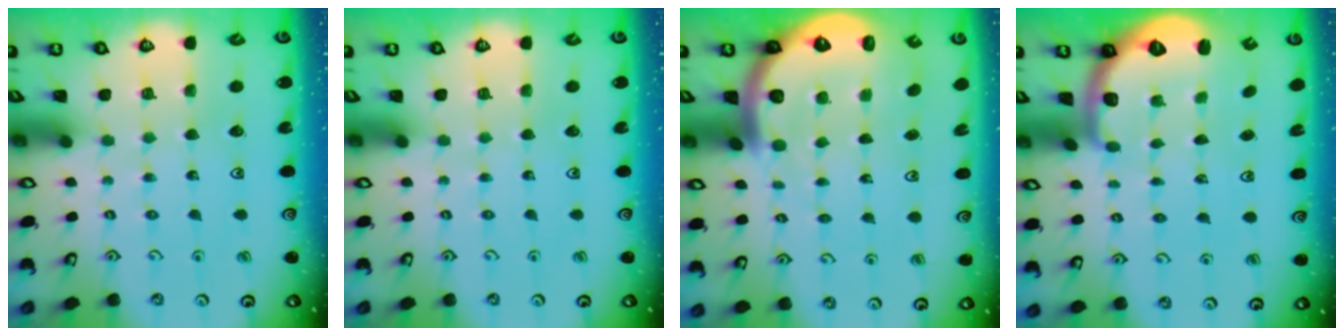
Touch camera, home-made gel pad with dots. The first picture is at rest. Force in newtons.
{"total": 0.0}
{"total": 6.6, "press": 6.5, "slide": 1.1}
{"total": 1.9, "press": 1.8, "slide": 0.4}